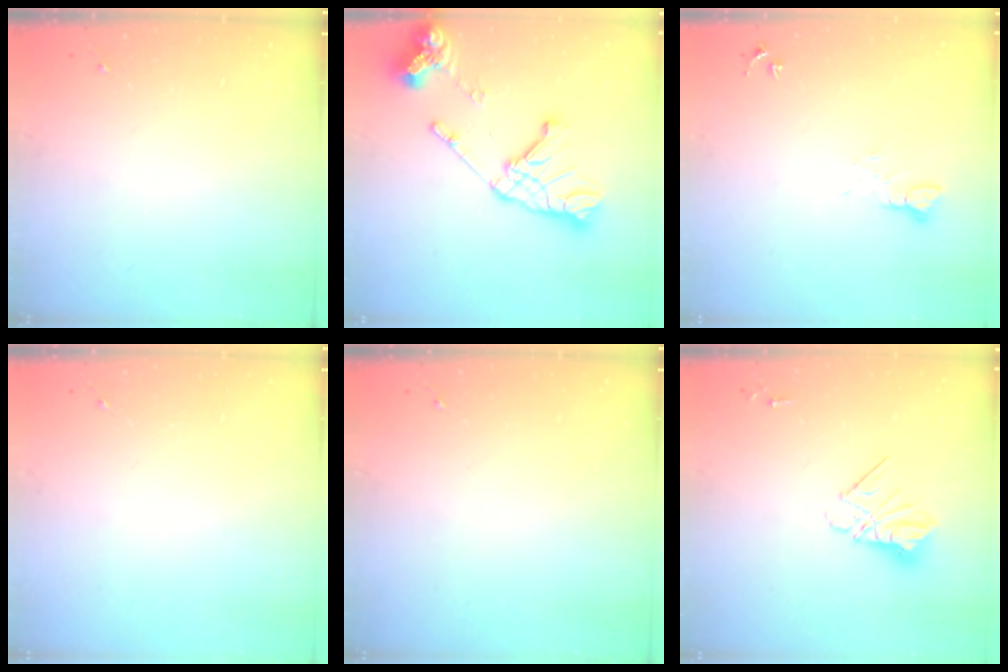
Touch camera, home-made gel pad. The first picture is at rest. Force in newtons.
{"total": 19.2, "press": 19.1, "slide": 2.3}
{"total": 3.9, "press": 3.8, "slide": 0.4}
{"total": 0.0}
{"total": 0.0}
{"total": 10.7, "press": 10.7, "slide": 1.0}